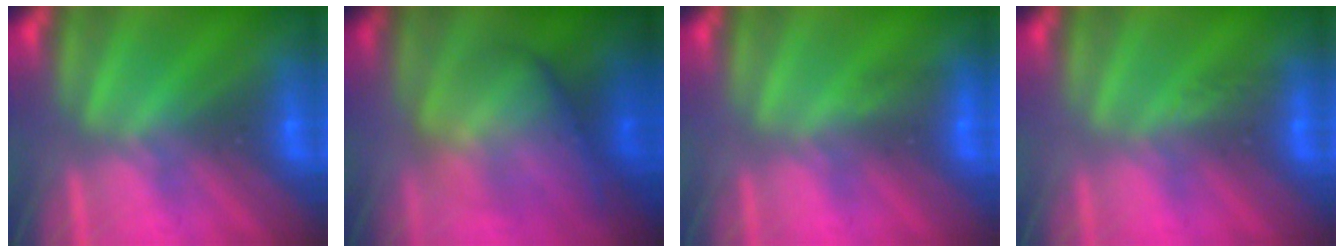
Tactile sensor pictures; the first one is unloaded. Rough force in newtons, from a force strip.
{"total": 8.5}
{"total": 2.9}
{"total": 2.8}